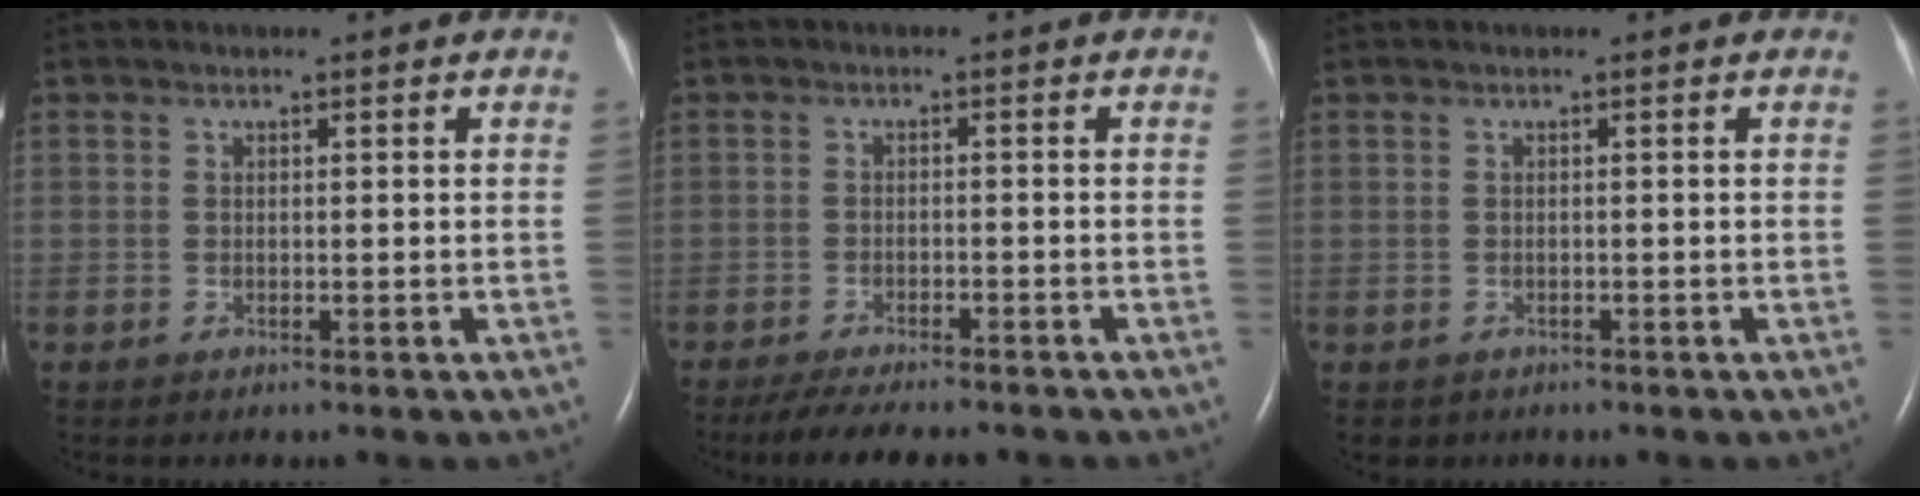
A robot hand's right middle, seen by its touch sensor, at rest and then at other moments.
{"total": 9.6, "force": [-8.3, 1.8, 4.4], "torque": [-0.066, -0.013, -0.122]}
{"total": 1.3, "force": [-0.8, 1.0, 0.2], "torque": [-0.010, 0.001, -0.006]}